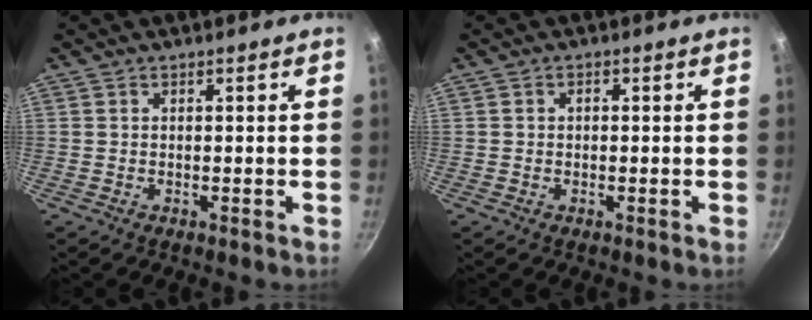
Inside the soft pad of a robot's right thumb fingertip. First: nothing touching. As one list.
[{"total": 0.8, "force": [-0.1, 0.7, 0.4], "torque": [-0.007, 0.005, -0.001]}]